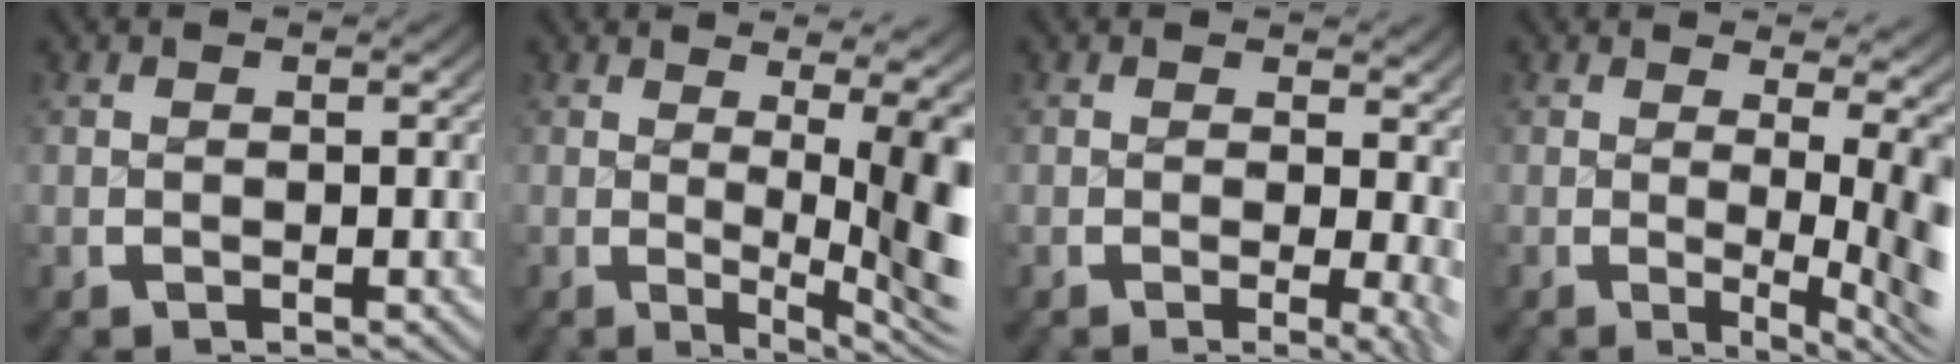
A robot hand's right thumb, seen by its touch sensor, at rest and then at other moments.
{"total": 8.9, "force": [0.2, 3.7, 8.0], "torque": [-0.099, -0.019, 0.003]}
{"total": 3.6, "force": [-0.4, 1.8, 3.1], "torque": [-0.025, -0.014, -0.009]}
{"total": 6.0, "force": [0.1, 2.3, 5.6], "torque": [-0.064, -0.015, -0.001]}